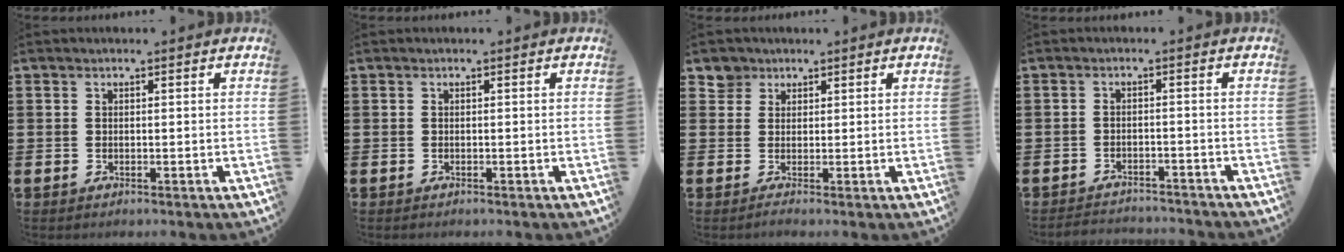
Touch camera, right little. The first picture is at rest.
{"total": 0.0}
{"total": 2.5, "force": [1.6, 1.9, 0.1], "torque": [0.003, -0.003, 0.026]}
{"total": 2.1, "force": [-2.1, 0.0, -0.1], "torque": [-0.004, 0.002, -0.047]}